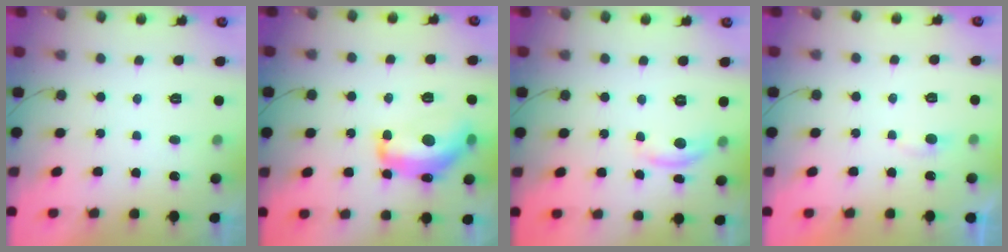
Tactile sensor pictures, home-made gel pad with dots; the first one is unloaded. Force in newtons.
{"total": 15.1, "press": 15.1, "slide": 0.9}
{"total": 6.8, "press": 6.8, "slide": 0.2}
{"total": 2.8, "press": 2.8, "slide": 0.3}